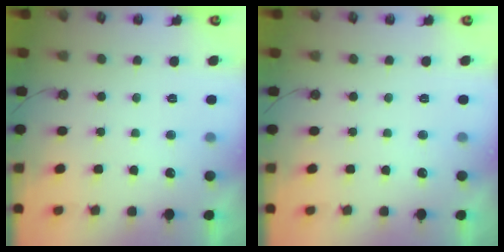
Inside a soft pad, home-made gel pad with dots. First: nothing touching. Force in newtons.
{"total": 0.0}